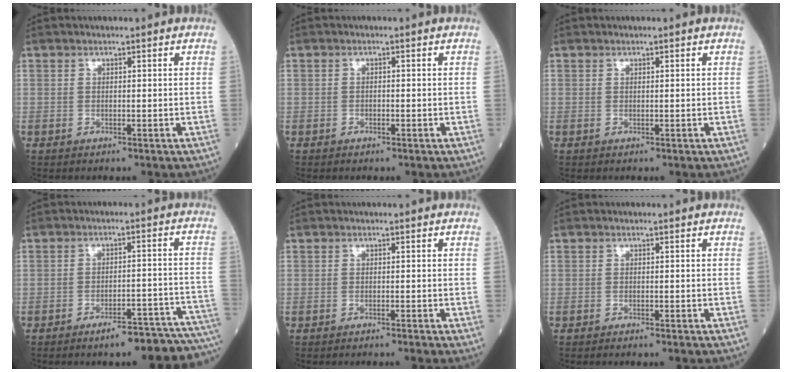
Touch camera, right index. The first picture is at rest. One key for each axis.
{"total": 0.6, "fx": -0.3, "fy": 0.4, "fz": 0.3, "tx": -0.003, "ty": 0.002, "tz": -0.009}
{"total": 0.0}
{"total": 12.0, "fx": -10.9, "fy": 1.2, "fz": 5.1, "tx": -0.023, "ty": 0.034, "tz": -0.134}
{"total": 2.2, "fx": -1.9, "fy": -0.8, "fz": 0.8, "tx": -0.003, "ty": 0.005, "tz": -0.027}
{"total": 1.7, "fx": -1.5, "fy": -0.2, "fz": 0.9, "tx": -0.011, "ty": 0.002, "tz": -0.015}